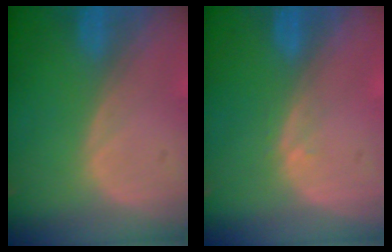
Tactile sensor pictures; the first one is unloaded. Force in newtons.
{"total": 1.0, "press": 0.7, "slide": 0.7}